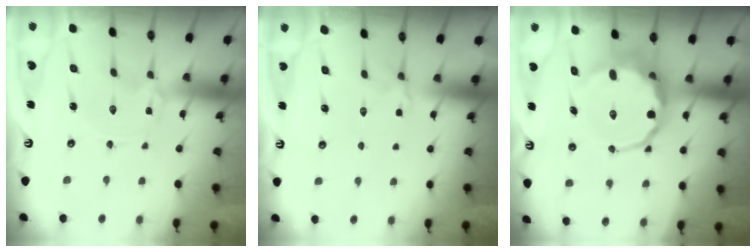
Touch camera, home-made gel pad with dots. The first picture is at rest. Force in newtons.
{"total": 2.7, "press": 2.1, "slide": 1.8}
{"total": 10.4, "press": 10.0, "slide": 2.9}